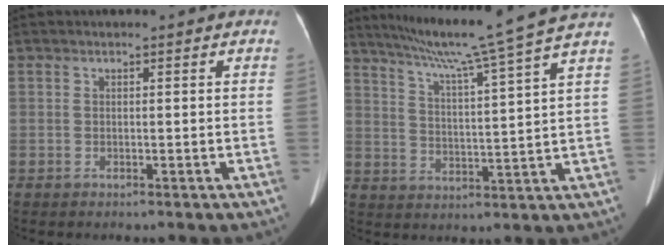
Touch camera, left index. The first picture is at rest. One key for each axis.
{"total": 16.1, "fx": 13.1, "fy": -2.9, "fz": 8.9, "tx": -0.149, "ty": -0.019, "tz": 0.183}